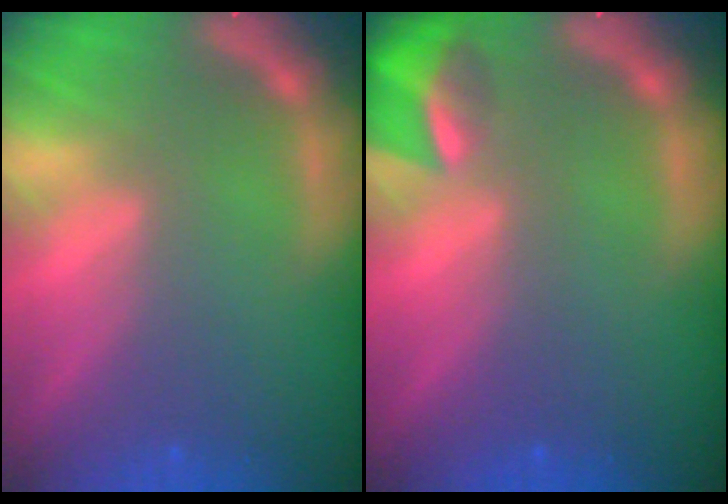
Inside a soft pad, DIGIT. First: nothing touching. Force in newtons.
{"total": 3.9}